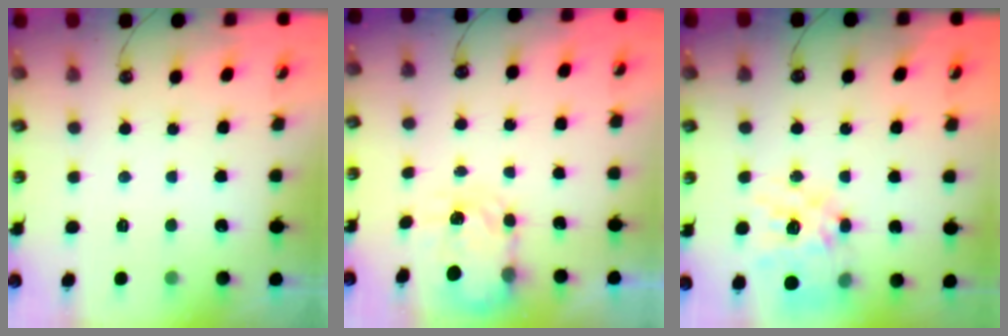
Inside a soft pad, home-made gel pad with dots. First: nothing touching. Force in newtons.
{"total": 4.5, "press": 4.5, "slide": 0.3}
{"total": 17.4, "press": 17.4, "slide": 1.6}